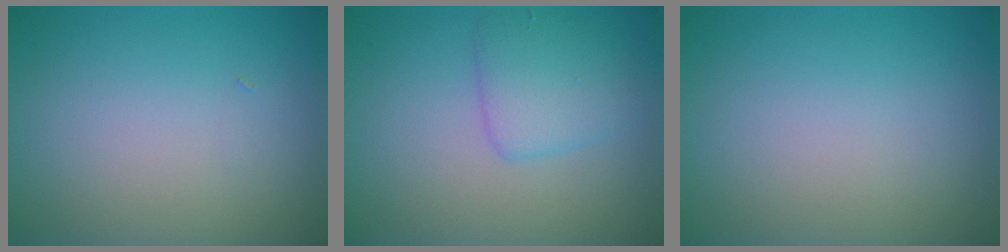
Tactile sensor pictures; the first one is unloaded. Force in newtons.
{"total": 2.9, "press": 2.9, "slide": 0.1}
{"total": 0.0}